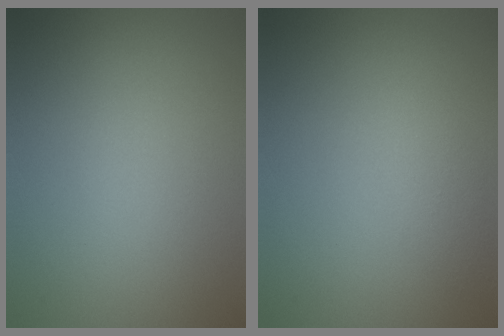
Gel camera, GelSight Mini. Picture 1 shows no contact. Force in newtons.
{"total": 1.8, "press": 1.8, "slide": 0.1}